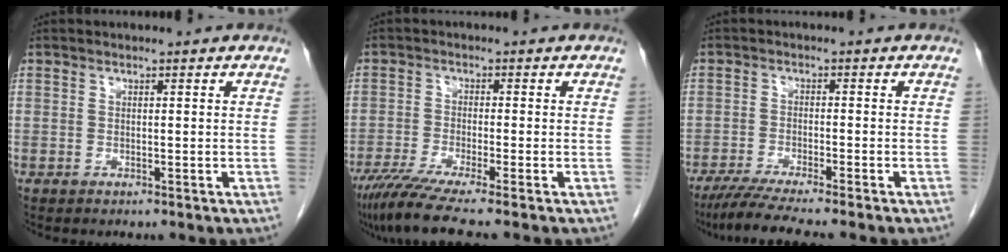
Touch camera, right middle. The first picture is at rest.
{"total": 8.3, "force": [-6.4, -1.0, 5.2], "torque": [-0.089, -0.029, -0.109]}
{"total": 7.6, "force": [-6.2, -0.9, 4.2], "torque": [-0.068, -0.026, -0.103]}